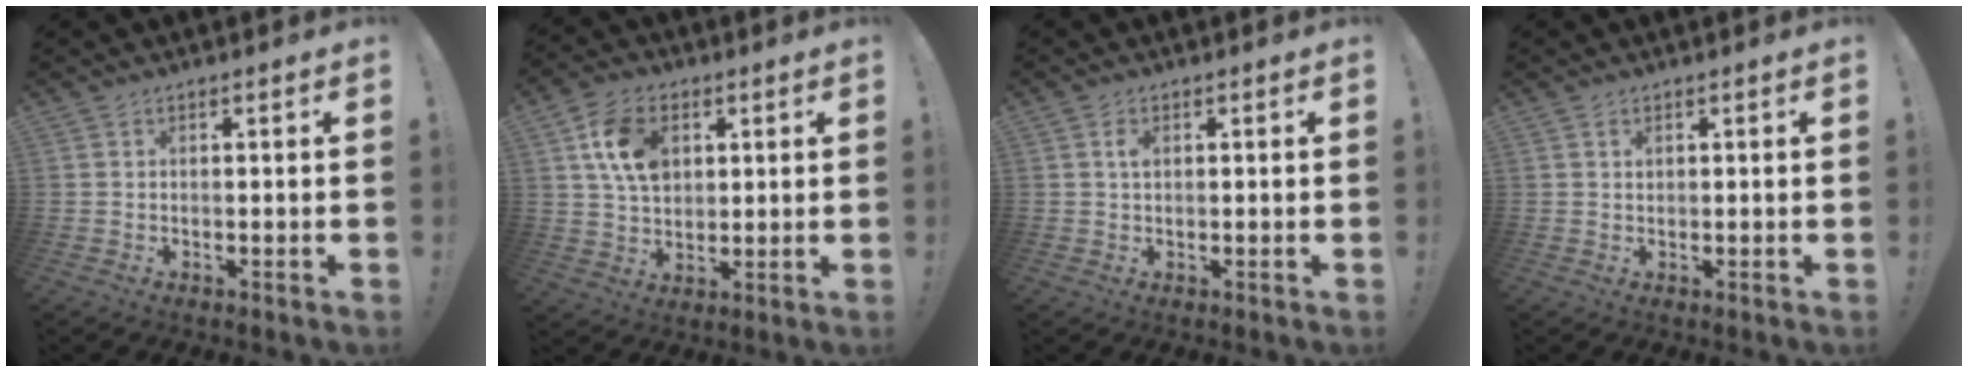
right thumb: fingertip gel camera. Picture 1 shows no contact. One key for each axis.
{"total": 12.8, "fx": 4.5, "fy": 9.1, "fz": 7.8, "tx": -0.128, "ty": 0.006, "tz": 0.091}
{"total": 1.7, "fx": 0.5, "fy": 1.0, "fz": 1.3, "tx": -0.020, "ty": 0.001, "tz": 0.006}
{"total": 0.7, "fx": 0.3, "fy": 0.5, "fz": 0.3, "tx": -0.007, "ty": 0.000, "tz": 0.007}